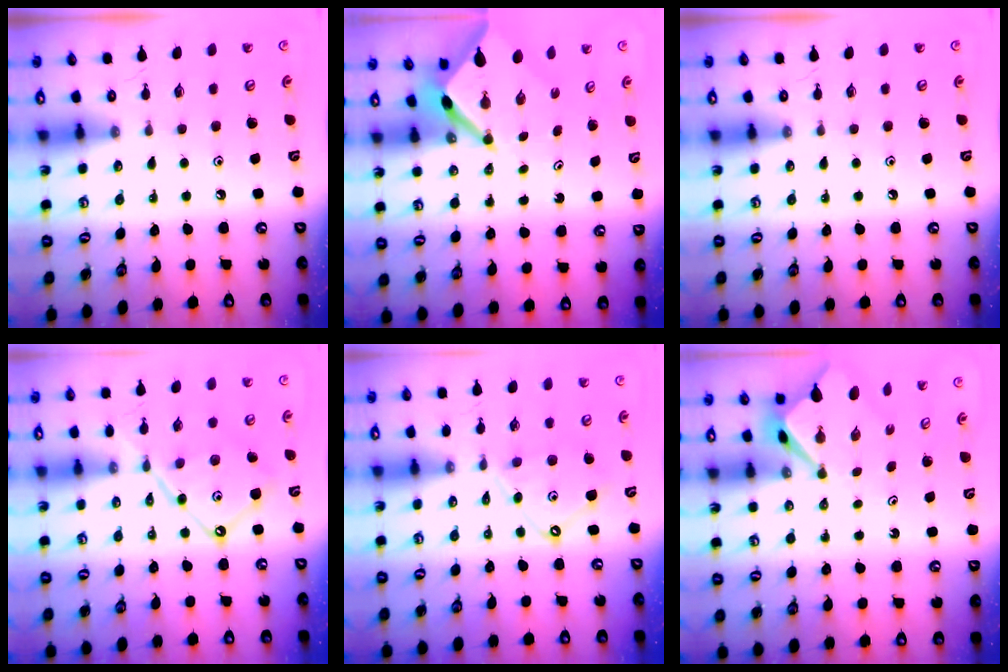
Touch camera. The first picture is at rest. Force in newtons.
{"total": 5.3, "press": 5.3, "slide": 0.6}
{"total": 0.0}
{"total": 11.9, "press": 11.8, "slide": 1.2}
{"total": 10.1, "press": 10.1, "slide": 1.1}
{"total": 3.2, "press": 3.2, "slide": 0.3}